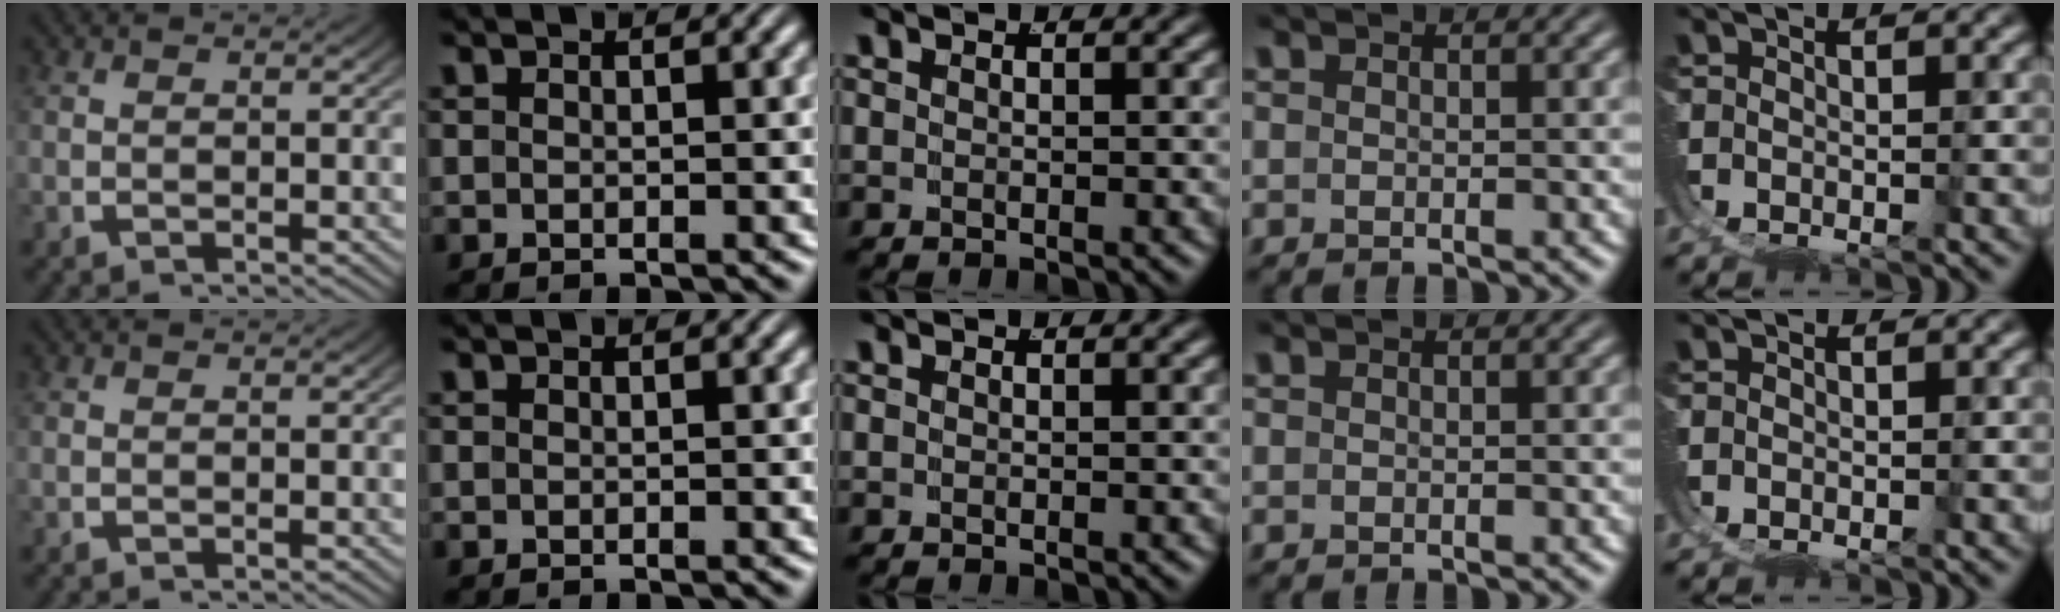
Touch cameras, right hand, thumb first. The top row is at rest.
{}